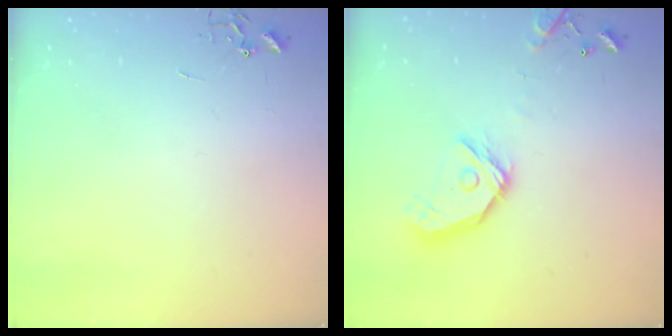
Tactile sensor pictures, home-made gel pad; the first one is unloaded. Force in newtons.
{"total": 14.2, "press": 14.1, "slide": 2.1}